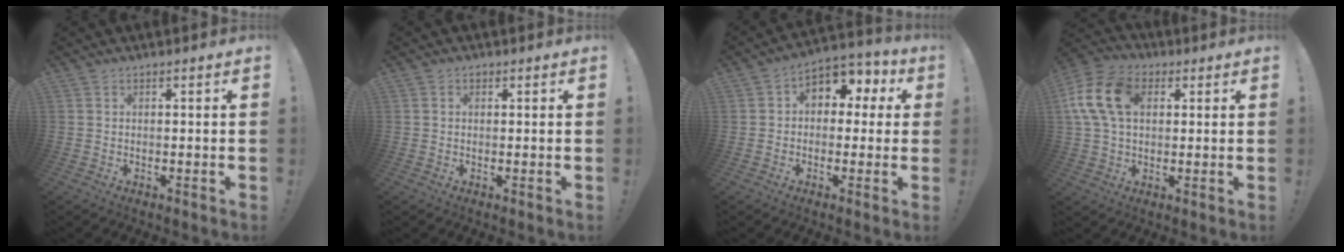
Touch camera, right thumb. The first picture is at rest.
{"total": 1.0, "force": [0.2, 0.9, 0.4], "torque": [-0.003, 0.001, 0.003]}
{"total": 6.8, "force": [1.3, 5.5, 3.7], "torque": [-0.049, -0.002, 0.028]}
{"total": 15.2, "force": [3.9, 10.3, 10.5], "torque": [-0.211, 0.007, 0.074]}